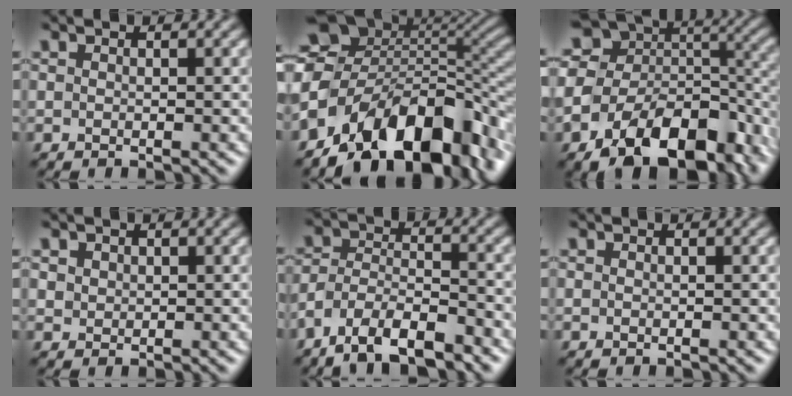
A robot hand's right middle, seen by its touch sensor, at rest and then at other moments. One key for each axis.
{"total": 15.3, "fx": -7.3, "fy": 8.8, "fz": 10.1, "tx": -0.160, "ty": 0.007, "tz": -0.126}
{"total": 15.8, "fx": -5.6, "fy": 9.8, "fz": 11.0, "tx": -0.190, "ty": -0.030, "tz": -0.041}
{"total": 1.1, "fx": 0.7, "fy": 0.8, "fz": 0.0, "tx": -0.003, "ty": 0.000, "tz": 0.013}
{"total": 7.4, "fx": -5.9, "fy": 2.6, "fz": 3.7, "tx": -0.063, "ty": 0.005, "tz": -0.113}
{"total": 0.0}